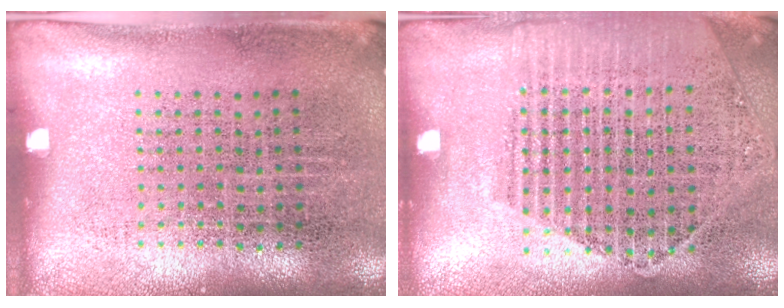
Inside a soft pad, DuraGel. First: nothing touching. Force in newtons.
{"total": 1.7, "press": 1.6, "slide": 0.4}